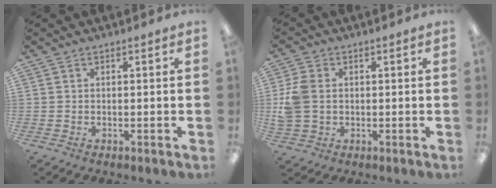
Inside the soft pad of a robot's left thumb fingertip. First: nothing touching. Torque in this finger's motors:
{"motor_torque": [1.05, 1.10, 1.21, -0.03, 0.08]}